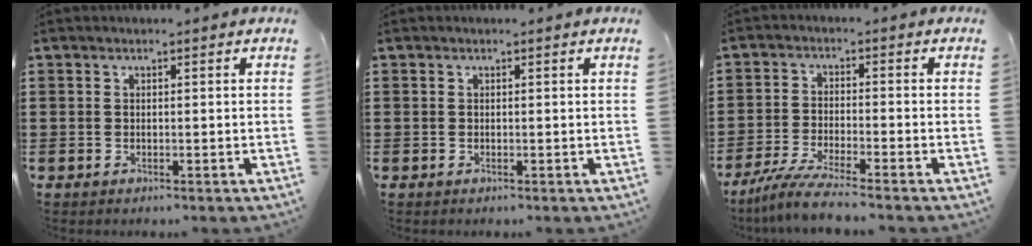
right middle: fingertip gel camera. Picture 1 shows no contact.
{"total": 0.0}
{"total": 5.5, "force": [-4.8, -0.4, 2.6], "torque": [-0.069, -0.023, -0.097]}